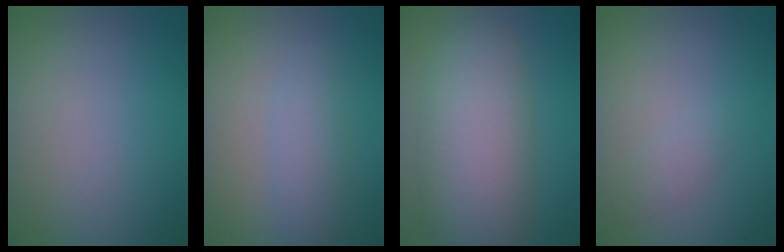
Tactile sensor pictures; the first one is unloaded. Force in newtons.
{"total": 2.4, "press": 2.4, "slide": 0.0}
{"total": 9.7, "press": 9.7, "slide": 0.7}
{"total": 1.1, "press": 1.1, "slide": 0.0}